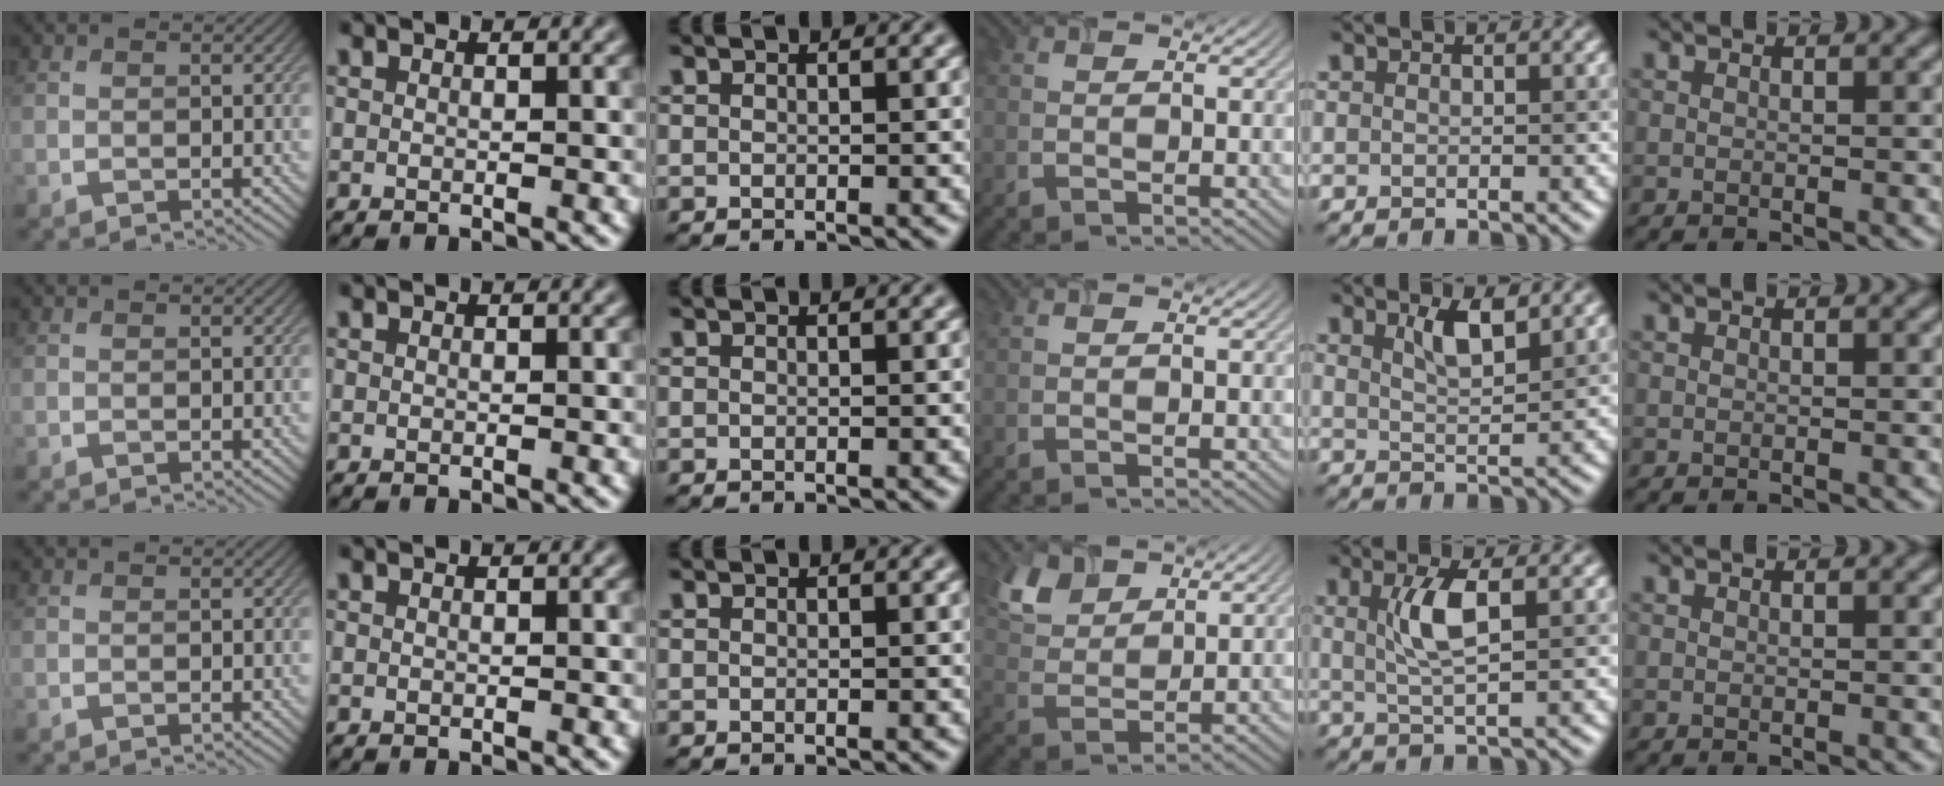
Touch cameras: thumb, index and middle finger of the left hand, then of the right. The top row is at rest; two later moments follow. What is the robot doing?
{"motion": "insert", "object": "airpods case & airpods"}